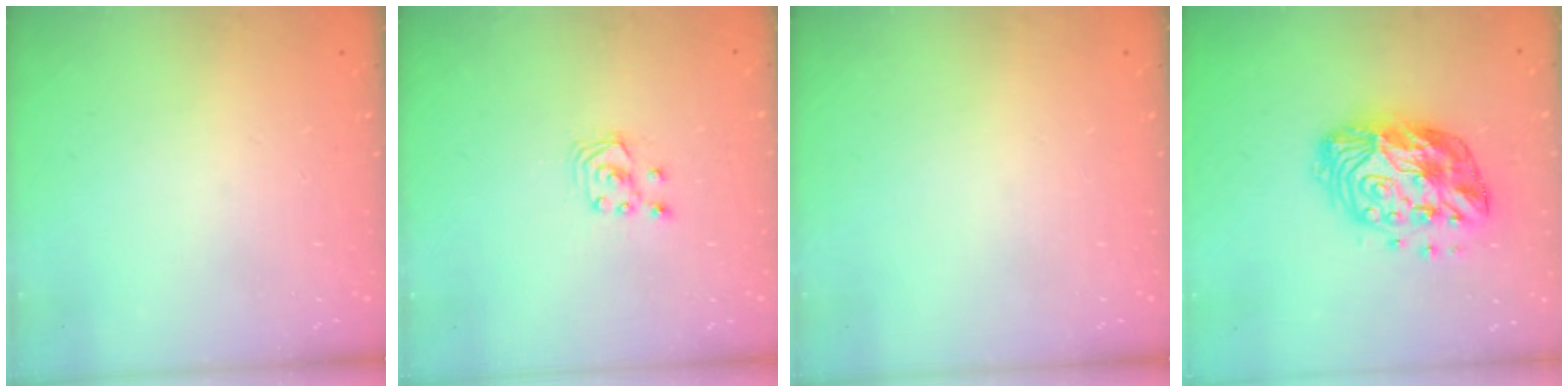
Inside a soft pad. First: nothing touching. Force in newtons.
{"total": 3.0, "press": 3.0, "slide": 0.3}
{"total": 0.0}
{"total": 15.1, "press": 15.1, "slide": 0.7}